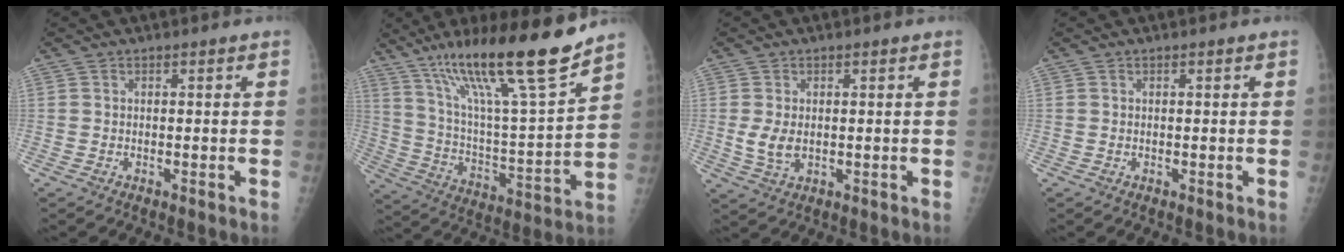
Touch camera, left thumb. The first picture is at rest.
{"total": 22.5, "force": [15.8, 2.3, 15.8], "torque": [-0.246, -0.070, 0.276]}
{"total": 4.2, "force": [0.0, 2.7, 3.3], "torque": [-0.066, -0.009, 0.006]}
{"total": 0.0}